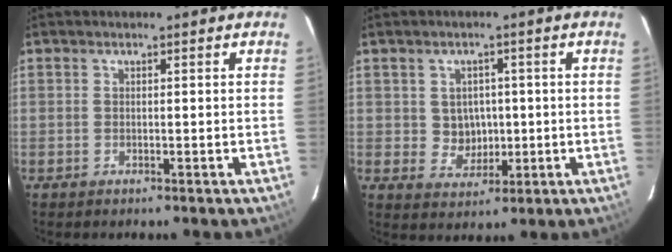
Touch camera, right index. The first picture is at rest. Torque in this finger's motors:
{"motor_torque": [0.01, 0.11, 0.03, 0.00]}